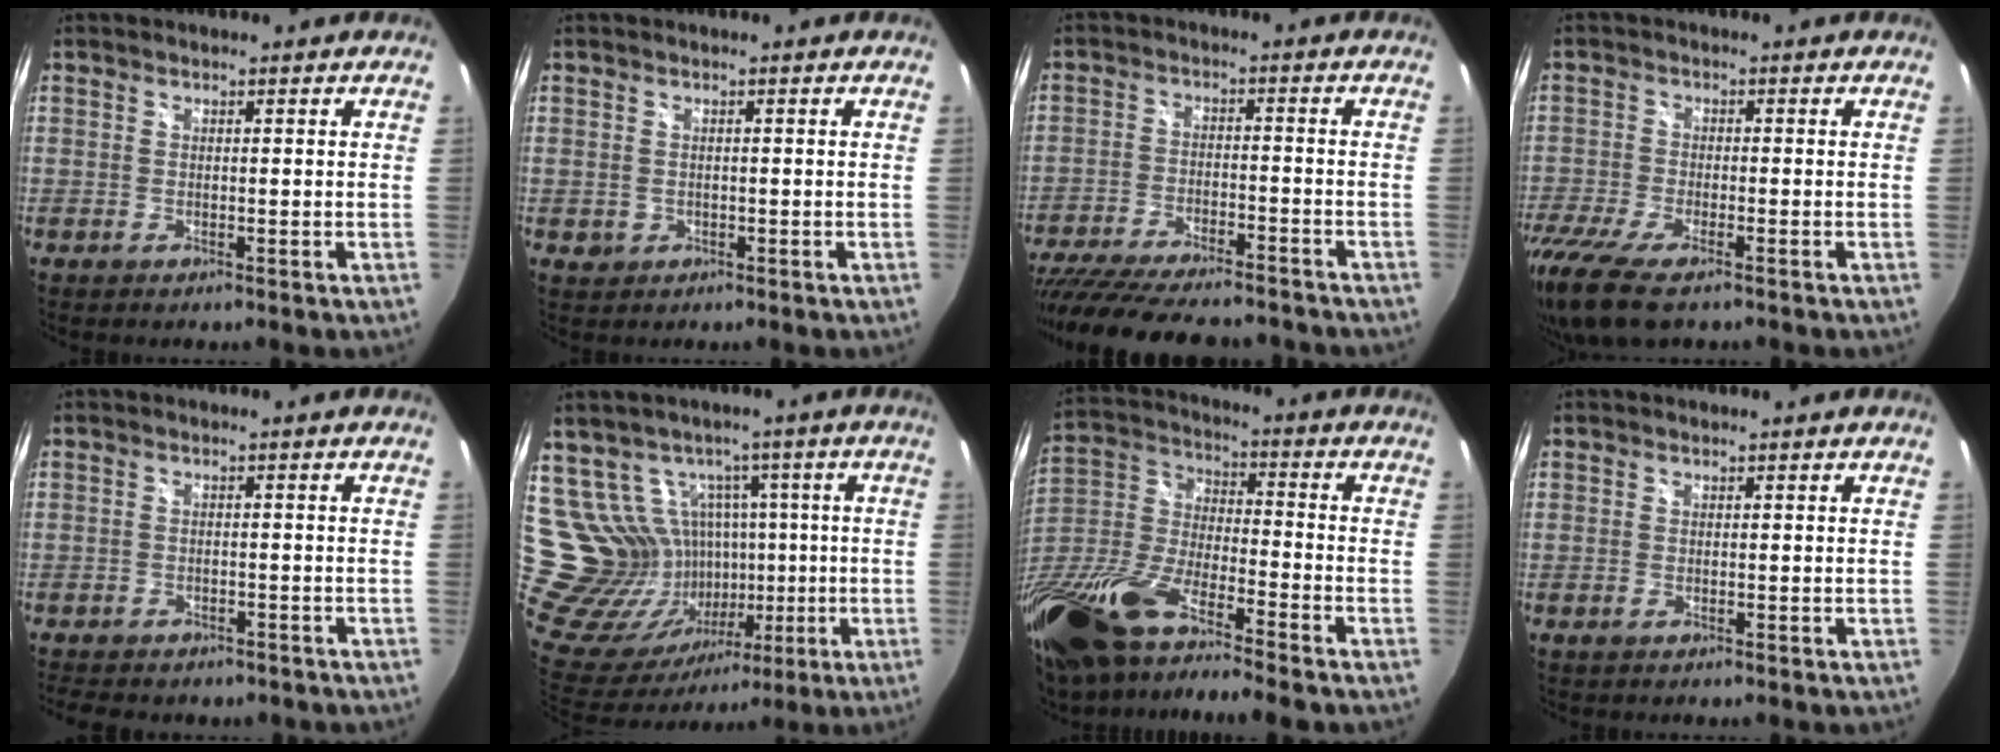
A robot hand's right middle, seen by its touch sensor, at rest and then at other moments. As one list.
[{"total": 1.5, "force": [-0.2, 1.4, 0.4], "torque": [-0.006, -0.002, -0.002]}, {"total": 23.1, "force": [-19.5, 6.3, 10.8], "torque": [-0.224, -0.041, -0.294]}, {"total": 12.9, "force": [-9.1, 4.3, 8.1], "torque": [-0.200, -0.059, -0.172]}, {"total": 7.4, "force": [-5.9, 3.5, 2.9], "torque": [-0.066, -0.011, -0.081]}, {"total": 16.7, "force": [3.6, 14.9, 6.7], "torque": [-0.166, -0.001, 0.100]}, {"total": 20.5, "force": [-14.5, 4.7, 13.6], "torque": [-0.291, -0.040, -0.289]}, {"total": 0.0}]